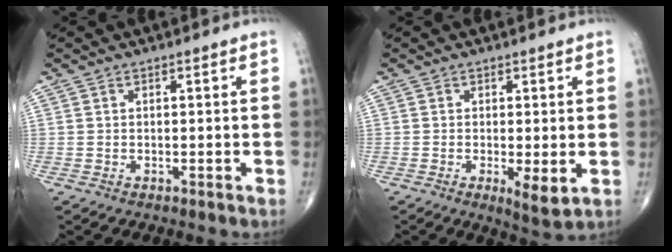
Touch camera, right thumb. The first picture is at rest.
{"total": 4.3, "force": [-0.7, 1.2, 4.1], "torque": [-0.067, -0.016, -0.014]}